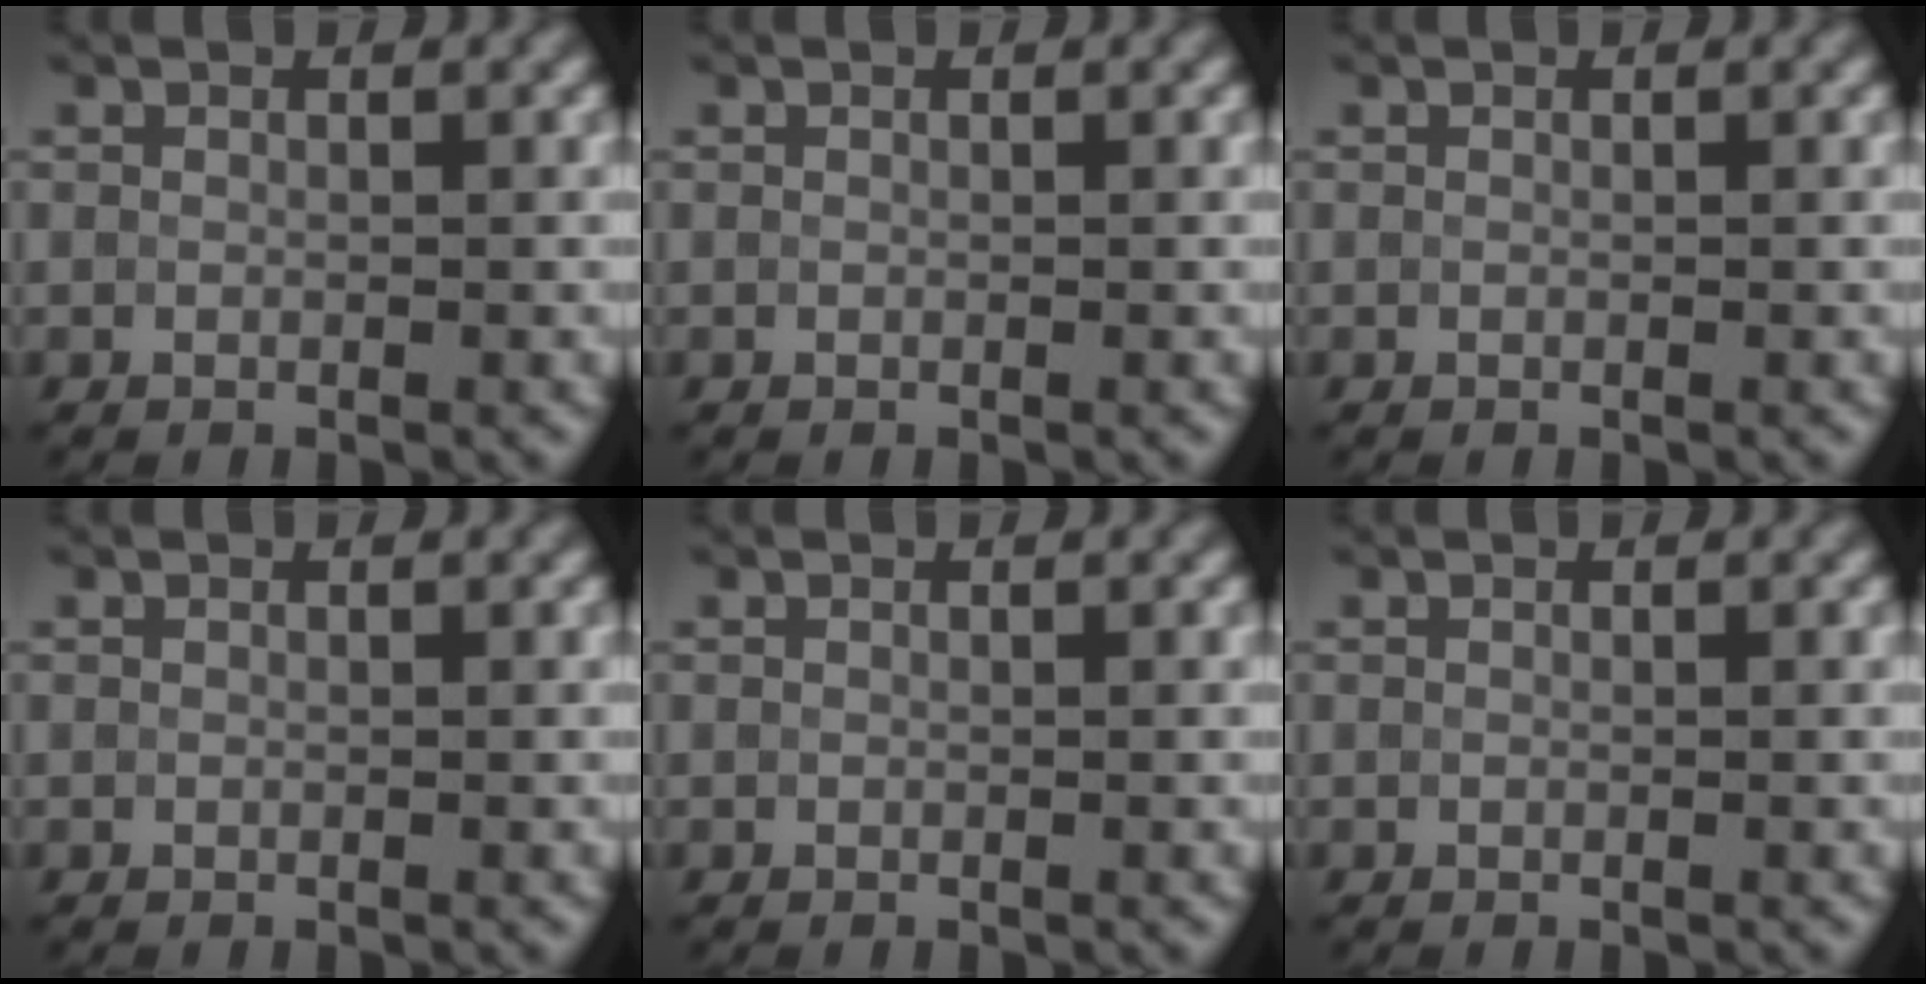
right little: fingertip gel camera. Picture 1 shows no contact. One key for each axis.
{"total": 0.0}
{"total": 0.0}
{"total": 0.0}
{"total": 0.0}
{"total": 0.0}